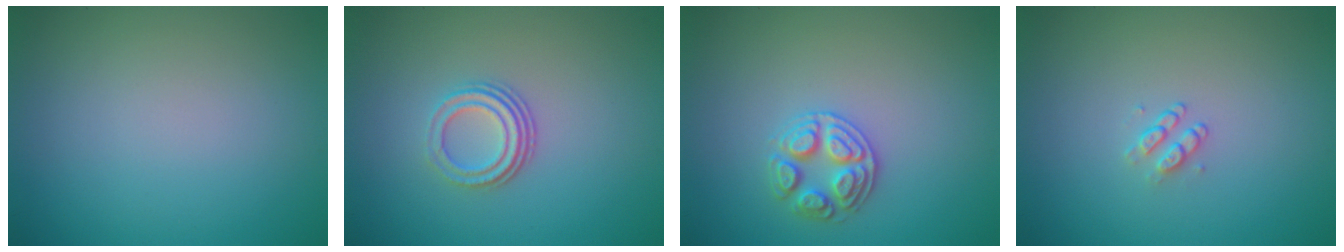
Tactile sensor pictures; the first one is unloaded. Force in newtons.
{"total": 3.2, "press": 2.3, "slide": 2.3}
{"total": 2.7, "press": 2.7, "slide": 0.5}
{"total": 1.1, "press": 0.8, "slide": 0.7}